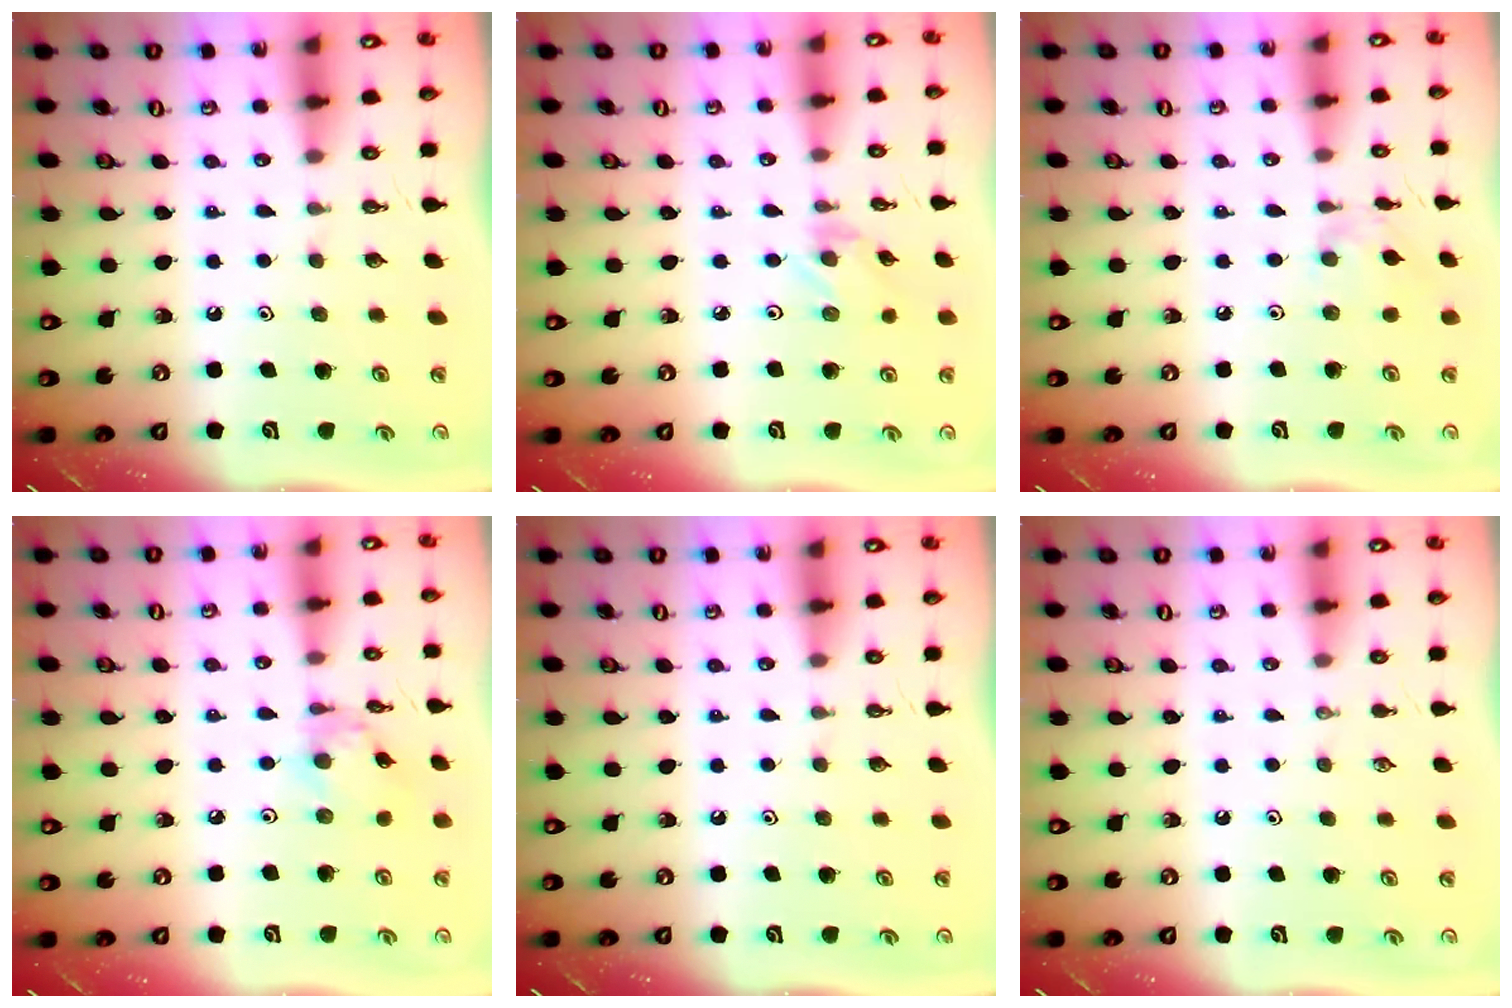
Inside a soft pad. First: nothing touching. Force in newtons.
{"total": 0.5, "press": 0.5, "slide": 0.1}
{"total": 2.1, "press": 2.1, "slide": 0.2}
{"total": 4.4, "press": 4.3, "slide": 0.2}
{"total": 0.0}
{"total": 0.0}